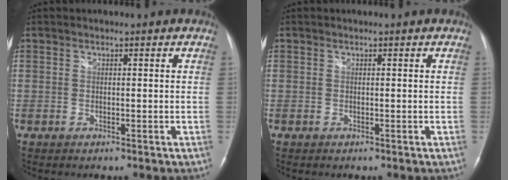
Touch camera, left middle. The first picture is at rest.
{"total": 0.0}